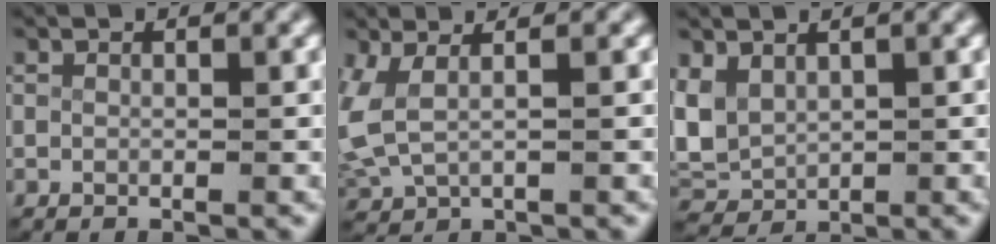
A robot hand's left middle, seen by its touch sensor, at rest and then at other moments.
{"total": 5.0, "force": [0.9, 3.6, 3.3], "torque": [-0.094, -0.001, 0.018]}
{"total": 5.8, "force": [0.4, 5.2, 2.5], "torque": [-0.097, -0.023, 0.017]}